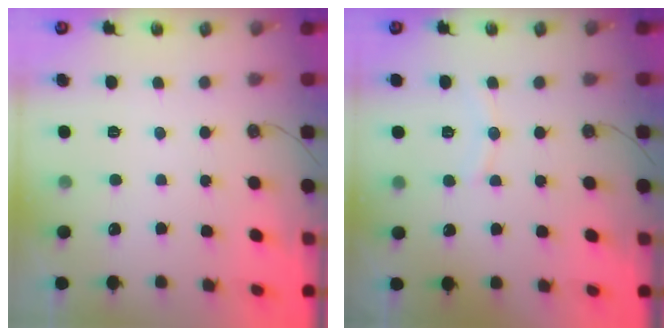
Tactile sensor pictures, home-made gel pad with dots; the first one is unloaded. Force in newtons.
{"total": 6.4, "press": 6.4, "slide": 0.4}